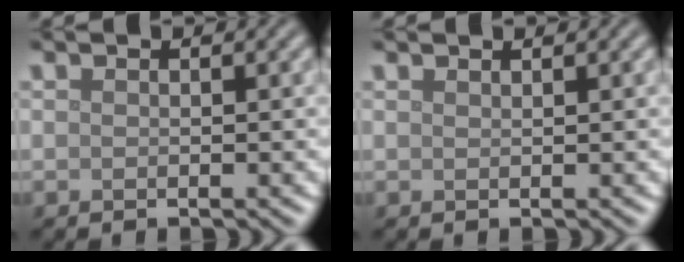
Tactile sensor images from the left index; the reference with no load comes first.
{"total": 0.7, "force": [0.6, 0.1, 0.3], "torque": [-0.001, -0.002, 0.006]}